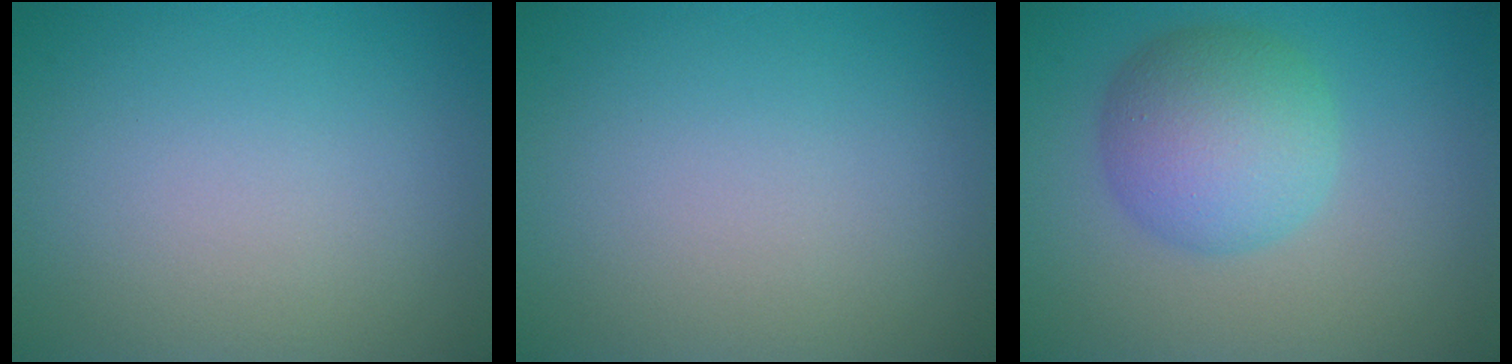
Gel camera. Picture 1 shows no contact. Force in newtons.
{"total": 0.0}
{"total": 5.9, "press": 5.9, "slide": 0.0}